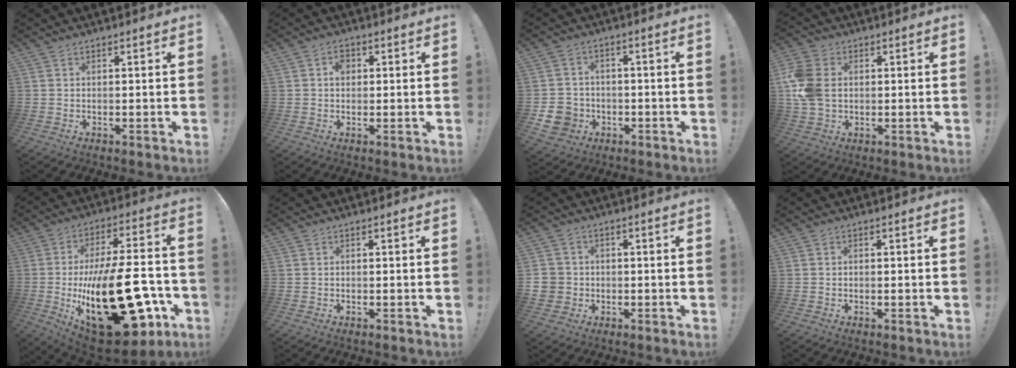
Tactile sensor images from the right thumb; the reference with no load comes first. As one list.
[{"total": 3.0, "force": [0.4, 2.4, 1.9], "torque": [-0.025, 0.003, 0.005]}, {"total": 8.1, "force": [-2.8, 7.1, 2.7], "torque": [-0.057, 0.018, -0.048]}, {"total": 11.3, "force": [0.9, 8.5, 7.5], "torque": [-0.161, 0.003, 0.019]}, {"total": 34.2, "force": [-7.8, 15.5, 29.5], "torque": [-0.482, 0.034, -0.094]}, {"total": 0.0}, {"total": 4.9, "force": [-0.3, 4.6, 1.5], "torque": [-0.036, 0.010, -0.005]}, {"total": 0.0}]